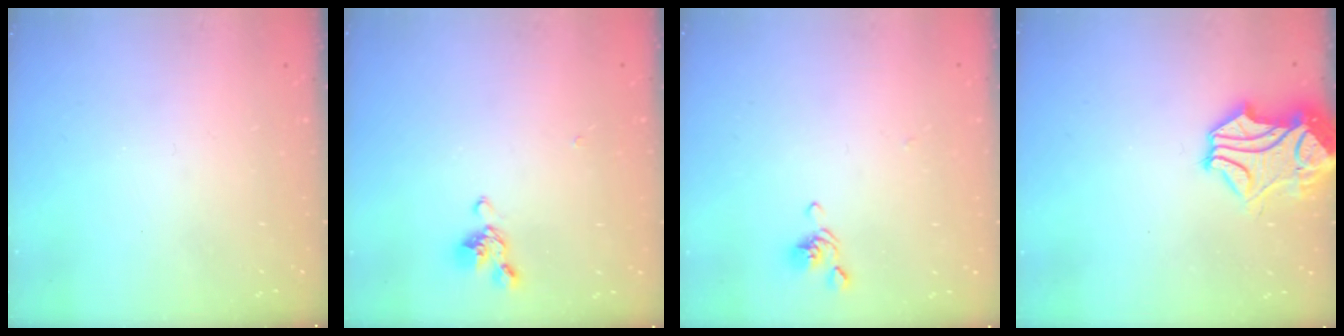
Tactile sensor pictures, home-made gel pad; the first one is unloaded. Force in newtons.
{"total": 3.6, "press": 3.5, "slide": 0.8}
{"total": 2.1, "press": 2.0, "slide": 0.7}
{"total": 3.7, "press": 3.3, "slide": 1.6}